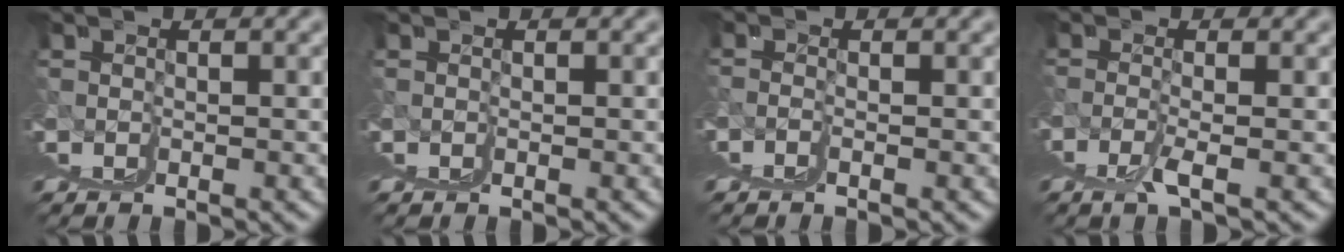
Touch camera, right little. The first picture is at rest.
{"total": 0.0}
{"total": 1.8, "force": [0.7, 1.0, 1.4], "torque": [-0.021, 0.005, 0.013]}
{"total": 1.7, "force": [0.6, 0.6, 1.5], "torque": [-0.044, -0.001, 0.016]}